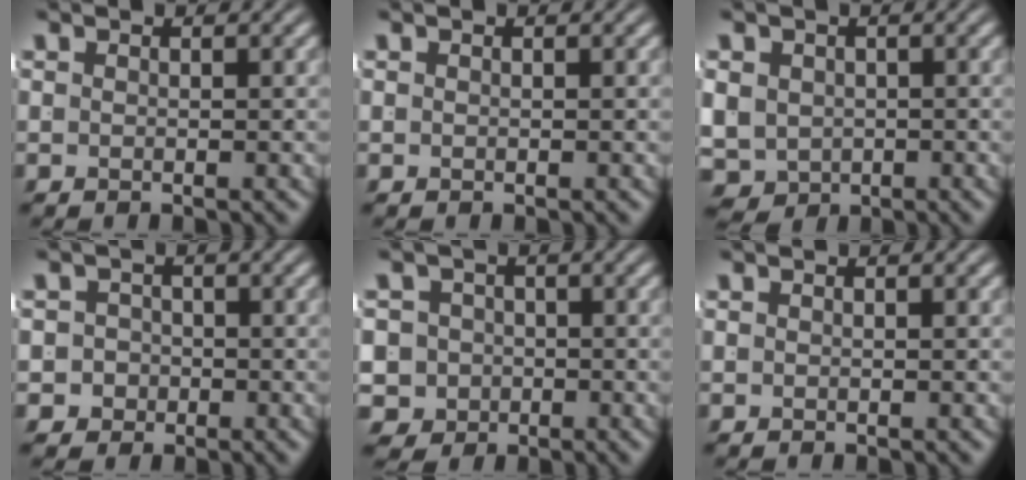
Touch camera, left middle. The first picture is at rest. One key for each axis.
{"total": 0.0}
{"total": 8.8, "fx": -2.7, "fy": 7.7, "fz": 3.5, "tx": -0.095, "ty": -0.052, "tz": -0.026}
{"total": 5.3, "fx": -1.7, "fy": 4.9, "fz": 1.2, "tx": -0.040, "ty": -0.023, "tz": -0.028}
{"total": 9.5, "fx": -2.7, "fy": 8.6, "fz": 3.1, "tx": -0.085, "ty": -0.047, "tz": -0.038}
{"total": 0.0}